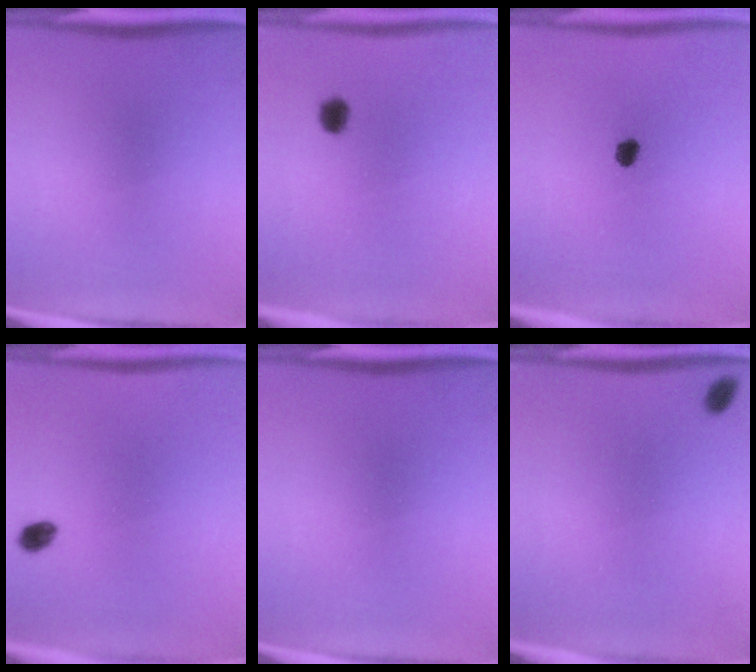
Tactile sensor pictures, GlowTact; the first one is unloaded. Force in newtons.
{"total": 2.4}
{"total": 2.1}
{"total": 2.0}
{"total": 0.0}
{"total": 4.1}